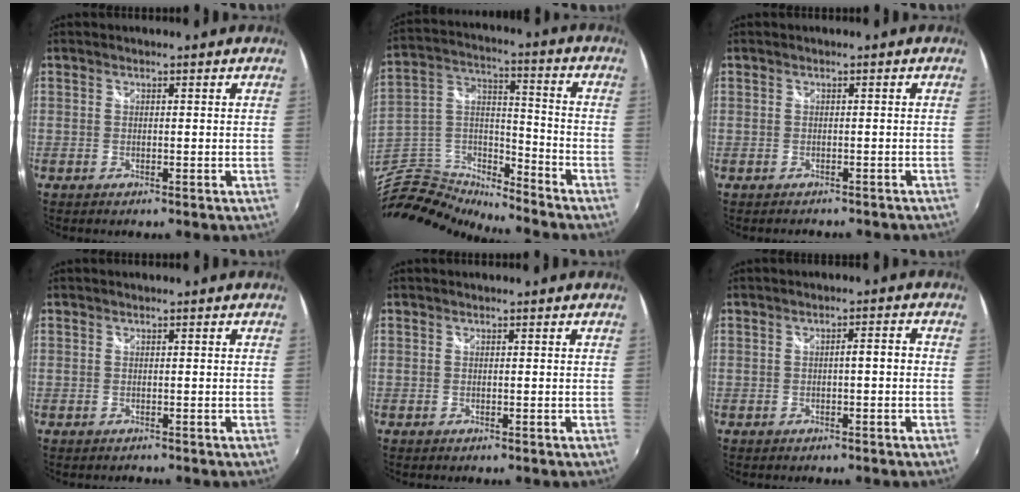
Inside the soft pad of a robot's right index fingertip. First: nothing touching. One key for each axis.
{"total": 14.3, "fx": -13.2, "fy": 3.5, "fz": 4.3, "tx": -0.103, "ty": 0.016, "tz": -0.265}
{"total": 2.6, "fx": -2.1, "fy": 1.4, "fz": 0.6, "tx": -0.007, "ty": -0.001, "tz": -0.024}
{"total": 0.6, "fx": -0.4, "fy": 0.4, "fz": -0.1, "tx": 0.001, "ty": -0.001, "tz": -0.006}
{"total": 0.0}
{"total": 2.2, "fx": -0.6, "fy": 0.5, "fz": 2.1, "tx": -0.035, "ty": 0.008, "tz": -0.007}